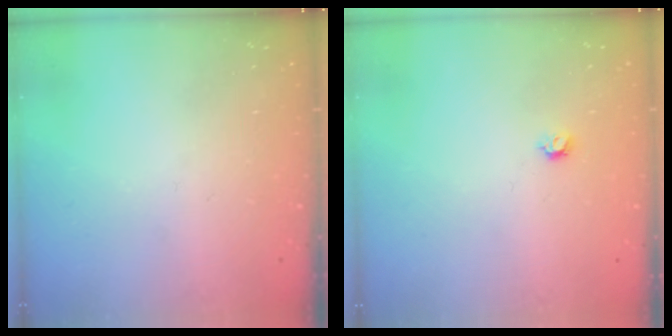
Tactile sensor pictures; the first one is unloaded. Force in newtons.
{"total": 3.6, "press": 3.6, "slide": 0.7}